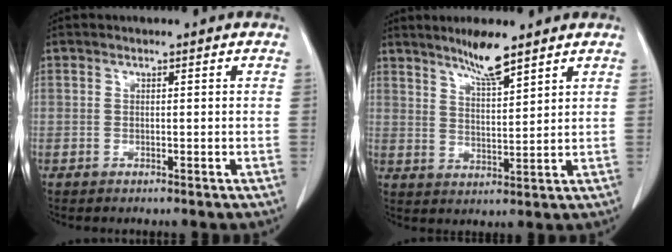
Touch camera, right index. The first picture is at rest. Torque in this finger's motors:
{"motor_torque": [0.15, 0.22, 0.09, 0.05]}